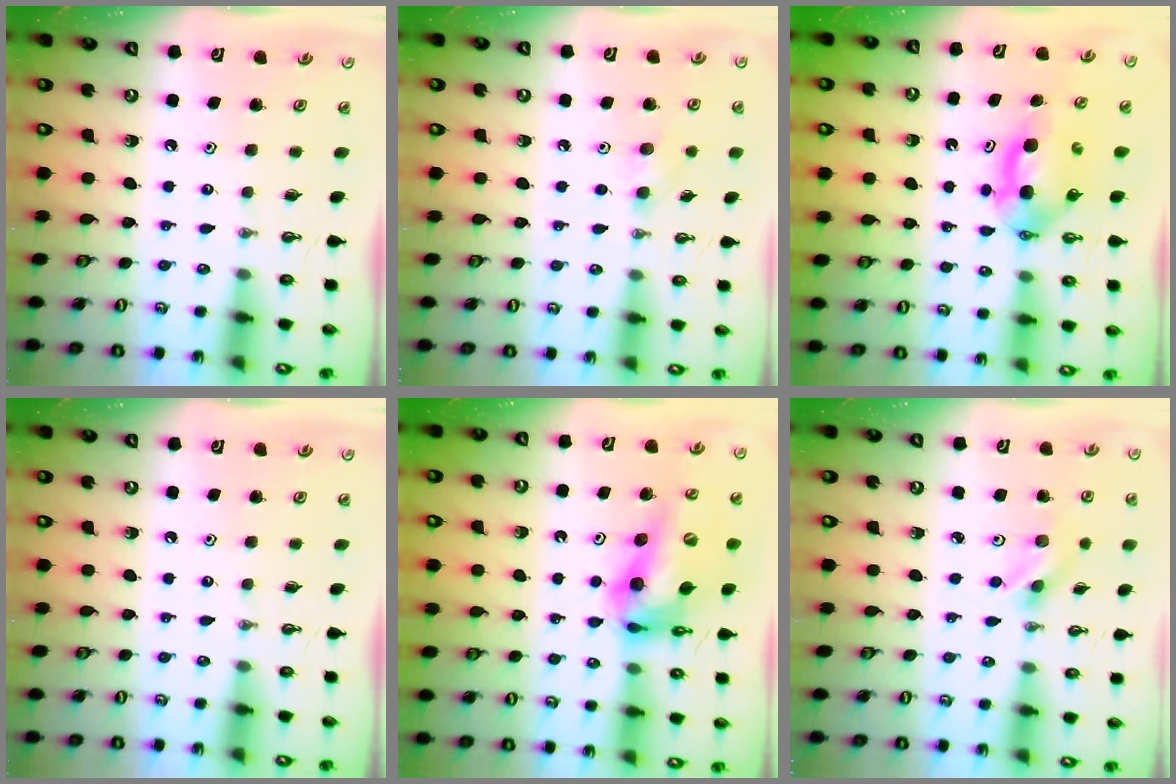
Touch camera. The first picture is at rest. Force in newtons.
{"total": 6.4, "press": 6.3, "slide": 1.1}
{"total": 7.1, "press": 5.1, "slide": 5.0}
{"total": 0.0}
{"total": 14.2, "press": 14.2, "slide": 1.5}
{"total": 2.7, "press": 2.7, "slide": 0.3}